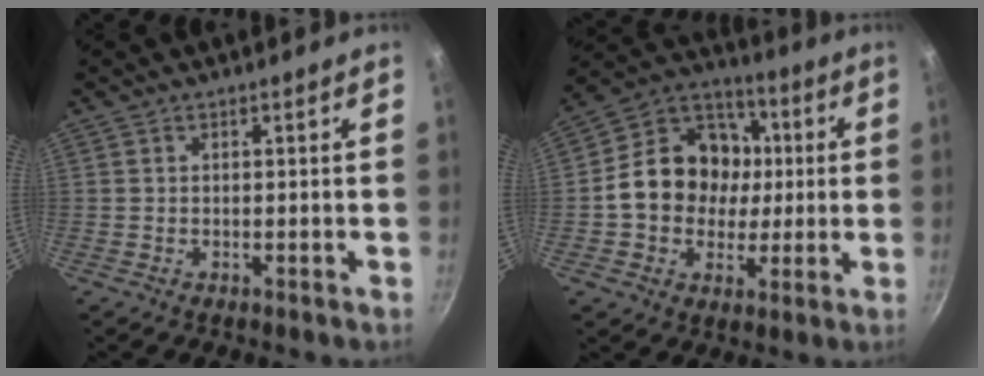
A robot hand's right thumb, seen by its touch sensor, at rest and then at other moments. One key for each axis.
{"total": 17.4, "fx": 0.4, "fy": 14.7, "fz": 9.3, "tx": -0.122, "ty": 0.027, "tz": -0.006}